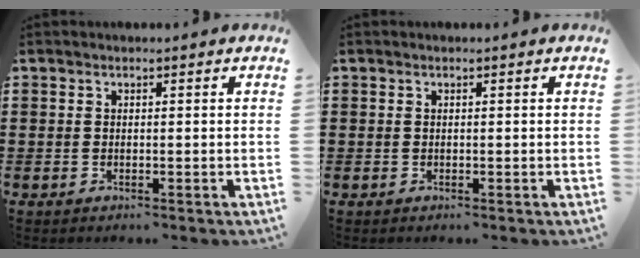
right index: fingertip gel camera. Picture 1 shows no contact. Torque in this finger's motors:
{"motor_torque": [0.26, -0.18, 0.02, 0.01]}